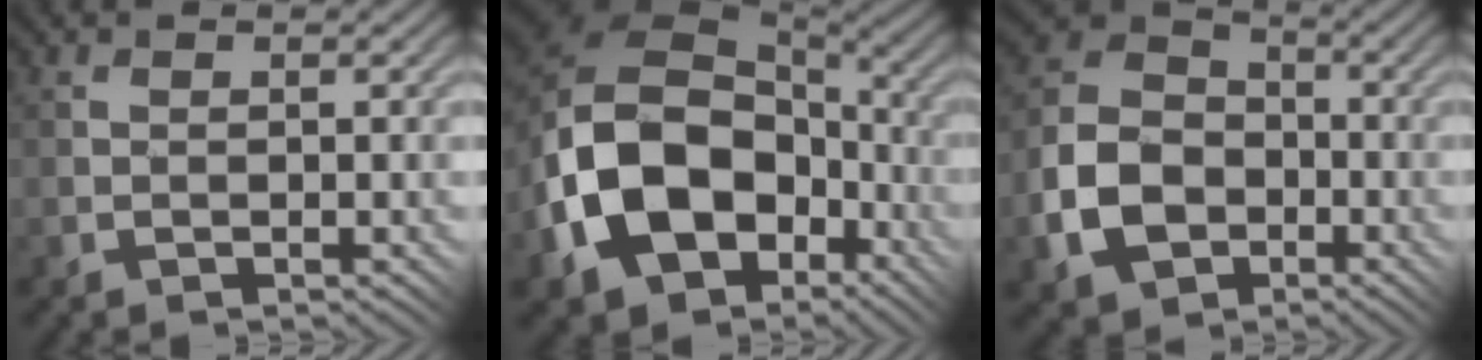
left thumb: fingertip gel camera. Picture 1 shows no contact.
{"total": 17.2, "force": [-4.6, 12.3, 11.1], "torque": [-0.247, -0.031, -0.071]}
{"total": 9.7, "force": [-3.3, 7.5, 5.2], "torque": [-0.130, -0.015, -0.074]}